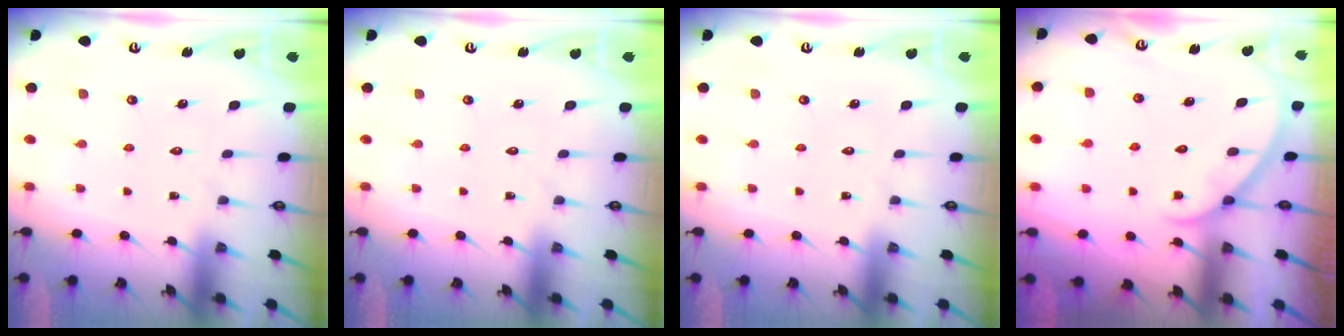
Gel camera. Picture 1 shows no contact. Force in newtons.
{"total": 0.0}
{"total": 0.0}
{"total": 2.9, "press": 2.9, "slide": 0.4}